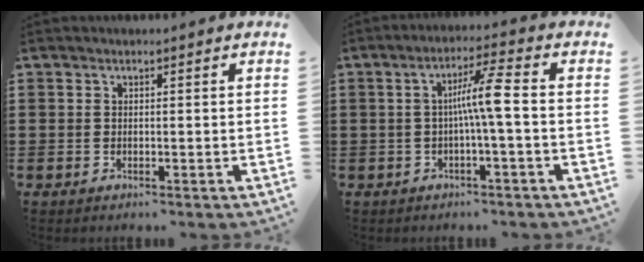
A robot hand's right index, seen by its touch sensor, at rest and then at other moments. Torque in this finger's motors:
{"motor_torque": [1.31, -0.36, 0.53, 0.17]}